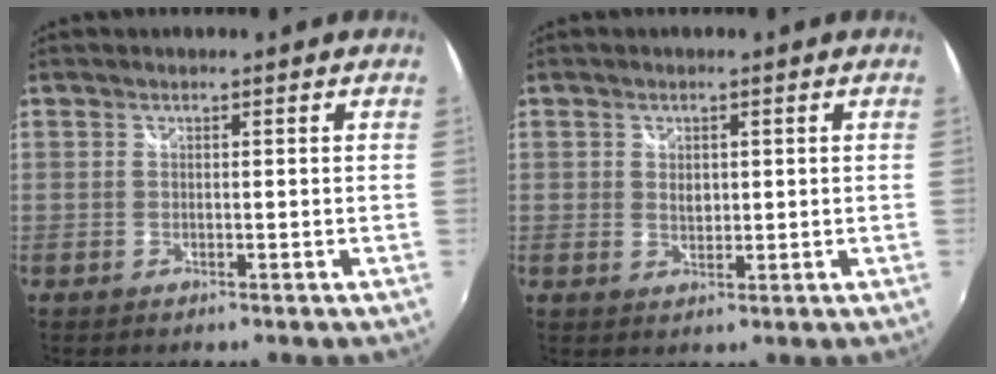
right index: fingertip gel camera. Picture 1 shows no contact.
{"total": 2.3, "force": [0.3, 1.8, 1.4], "torque": [-0.020, 0.000, 0.005]}